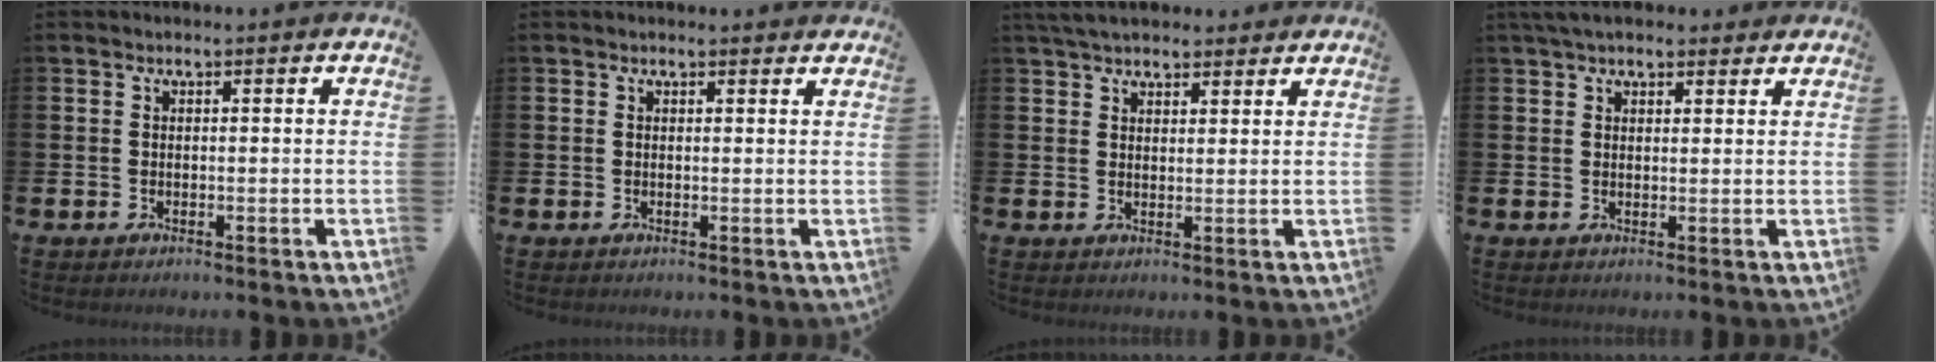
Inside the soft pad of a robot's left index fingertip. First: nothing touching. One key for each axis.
{"total": 0.7, "fx": 0.7, "fy": 0.1, "fz": 0.2, "tx": 0.008, "ty": -0.005, "tz": 0.010}
{"total": 4.3, "fx": 4.0, "fy": 1.3, "fz": 1.0, "tx": -0.027, "ty": -0.009, "tz": 0.075}
{"total": 3.7, "fx": 3.3, "fy": 1.3, "fz": 1.3, "tx": -0.021, "ty": -0.008, "tz": 0.058}